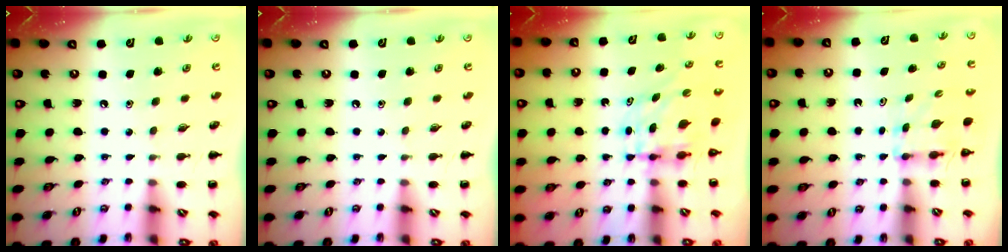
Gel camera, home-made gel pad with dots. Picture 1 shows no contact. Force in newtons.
{"total": 0.0}
{"total": 5.4, "press": 5.3, "slide": 1.1}
{"total": 4.2, "press": 4.2, "slide": 0.2}